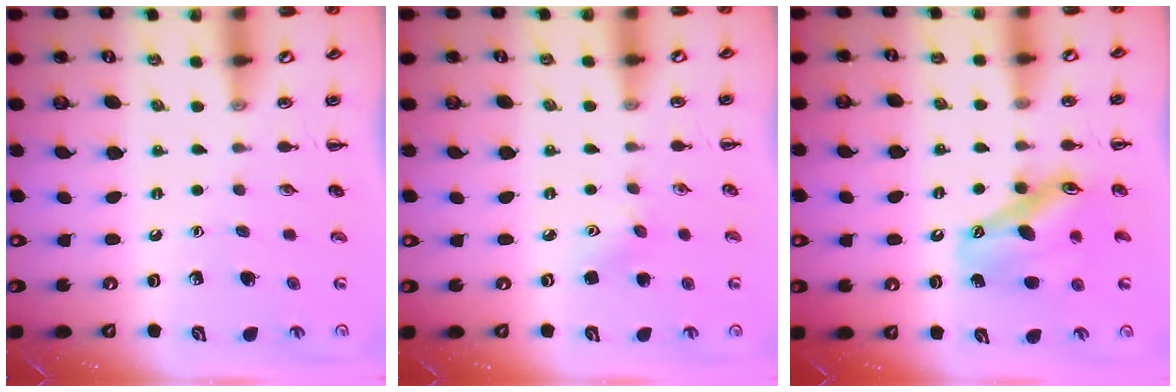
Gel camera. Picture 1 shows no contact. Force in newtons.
{"total": 4.4, "press": 4.2, "slide": 1.2}
{"total": 11.7, "press": 11.2, "slide": 3.4}